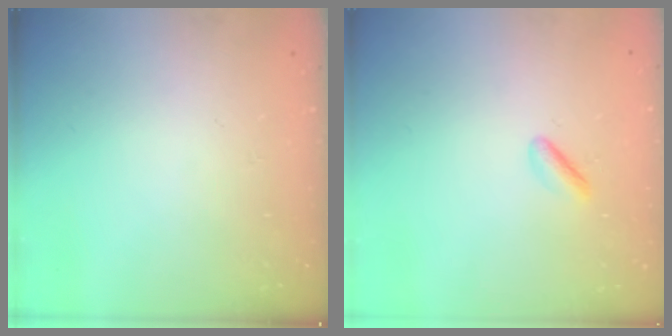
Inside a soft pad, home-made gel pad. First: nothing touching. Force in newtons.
{"total": 1.8, "press": 1.5, "slide": 0.9}